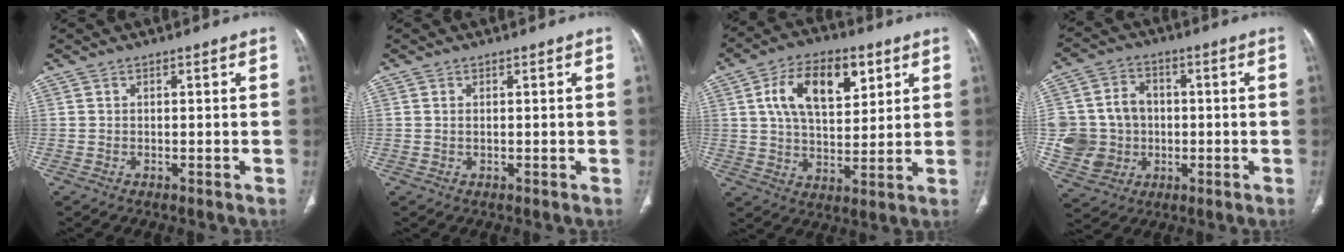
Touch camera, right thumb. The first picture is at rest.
{"total": 0.6, "force": [0.2, 0.3, 0.5], "torque": [-0.014, 0.001, 0.005]}
{"total": 14.9, "force": [5.6, 8.2, 11.1], "torque": [-0.160, -0.010, 0.096]}
{"total": 13.3, "force": [-1.0, 12.0, 5.7], "torque": [-0.090, 0.017, -0.006]}